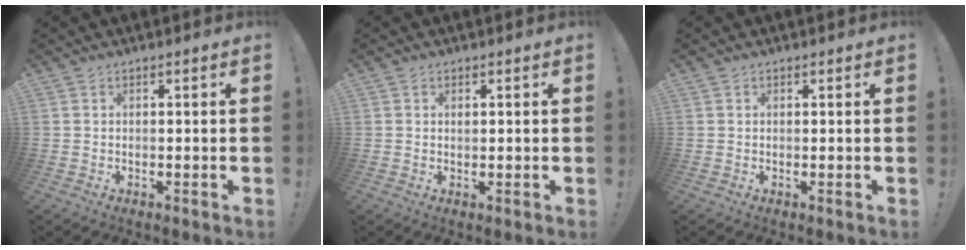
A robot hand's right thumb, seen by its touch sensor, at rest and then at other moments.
{"total": 0.8, "force": [0.4, 0.7, 0.2], "torque": [0.003, -0.002, 0.005]}
{"total": 0.0}